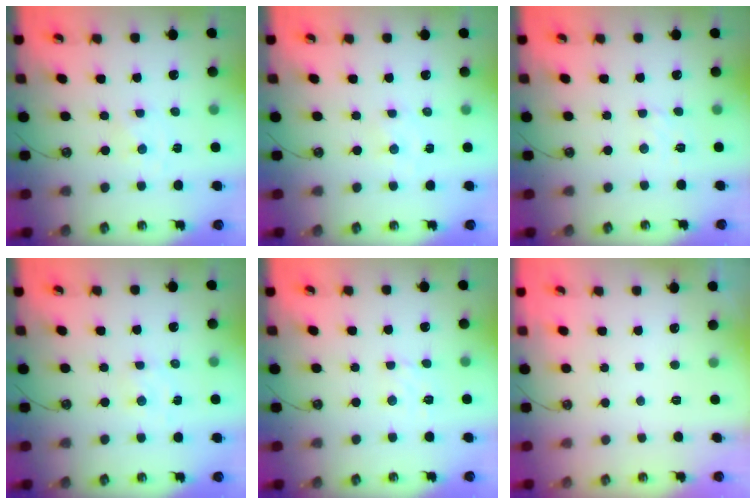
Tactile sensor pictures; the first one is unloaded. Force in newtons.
{"total": 1.8, "press": 1.7, "slide": 0.3}
{"total": 2.8, "press": 2.7, "slide": 0.5}
{"total": 2.7, "press": 2.7, "slide": 0.4}
{"total": 3.5, "press": 3.5, "slide": 0.5}
{"total": 0.0}